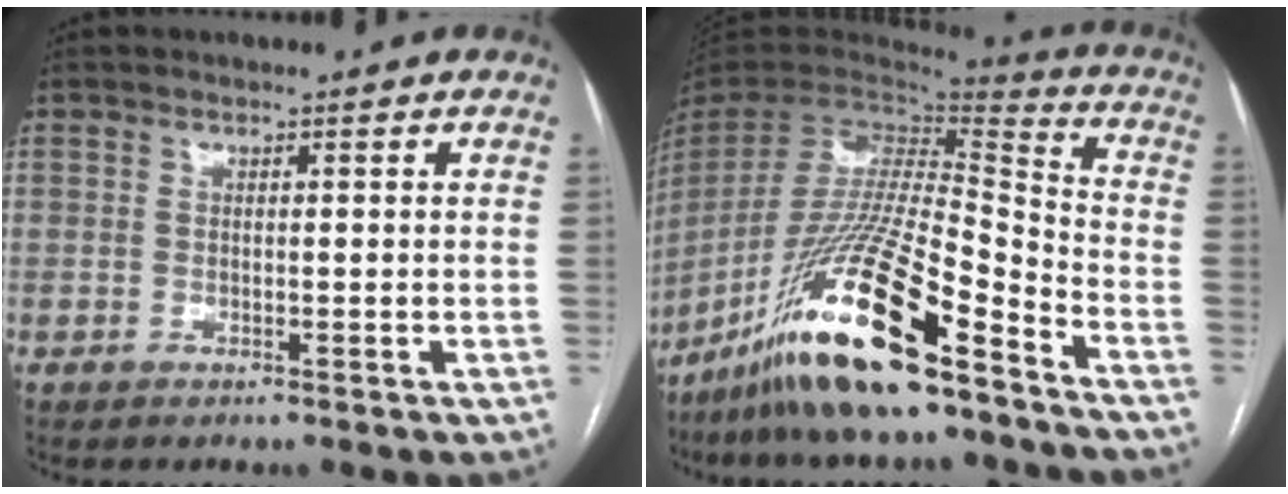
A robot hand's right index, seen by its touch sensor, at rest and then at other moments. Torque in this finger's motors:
{"motor_torque": [0.69, -0.79, 0.57, 0.19]}